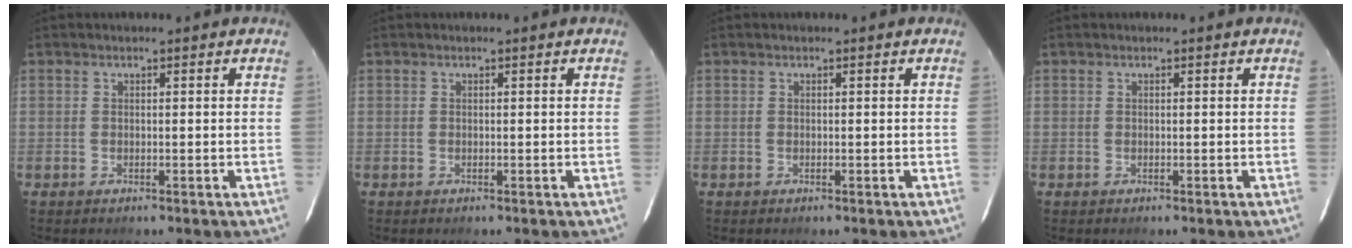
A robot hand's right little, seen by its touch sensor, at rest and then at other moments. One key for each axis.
{"total": 0.0}
{"total": 0.0}
{"total": 0.0}